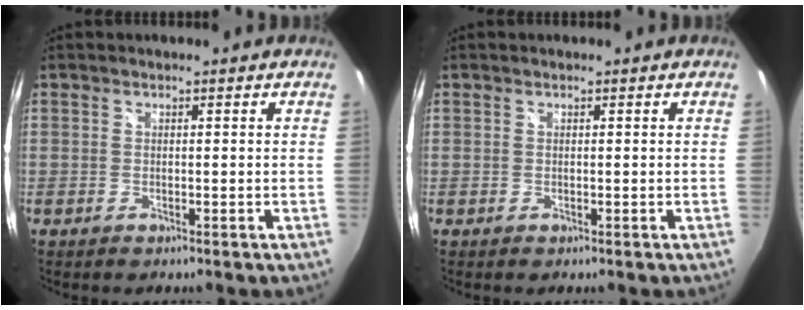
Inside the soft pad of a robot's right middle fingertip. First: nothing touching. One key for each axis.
{"total": 0.0}